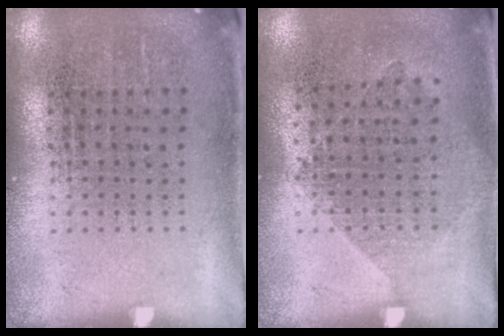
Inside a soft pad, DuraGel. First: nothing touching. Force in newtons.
{"total": 1.0, "press": 0.9, "slide": 0.5}